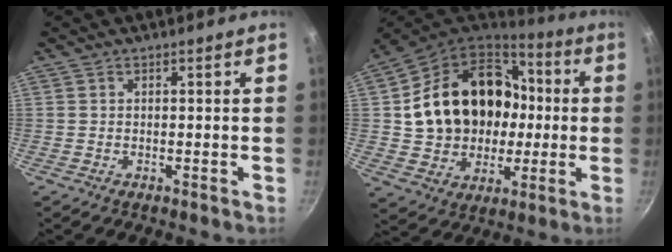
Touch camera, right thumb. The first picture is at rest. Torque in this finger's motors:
{"motor_torque": [-0.08, 2.12, 1.27, -1.05, 0.22]}